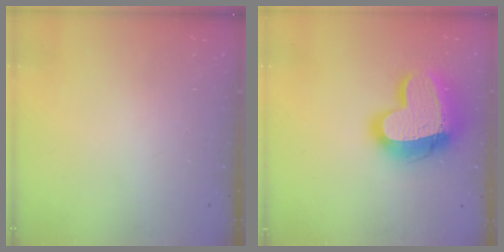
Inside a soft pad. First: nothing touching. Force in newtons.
{"total": 21.0, "press": 20.9, "slide": 1.9}